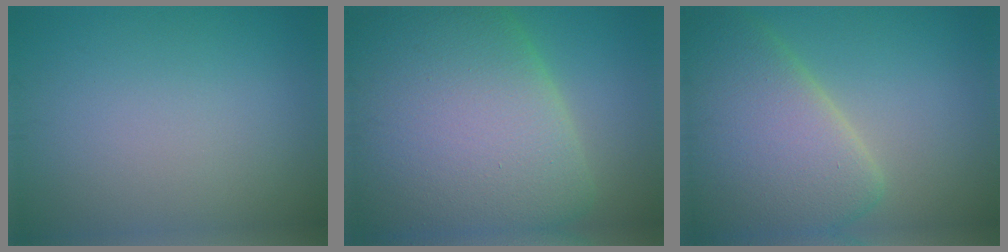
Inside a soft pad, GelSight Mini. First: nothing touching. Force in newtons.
{"total": 17.0, "press": 17.0, "slide": 0.7}
{"total": 9.8, "press": 9.8, "slide": 1.0}